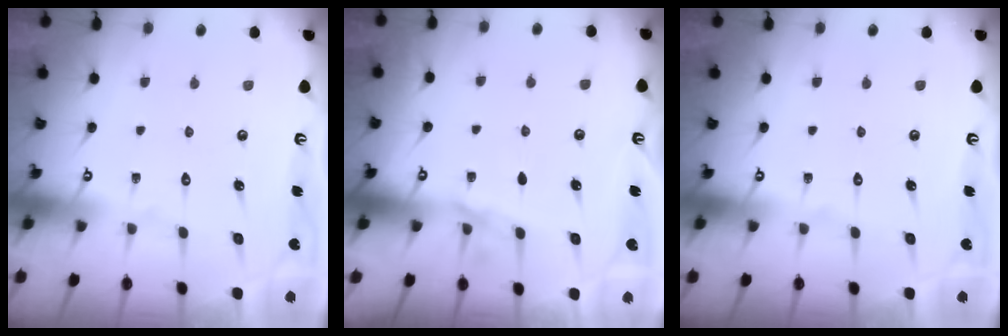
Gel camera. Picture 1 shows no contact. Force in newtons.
{"total": 2.6, "press": 2.6, "slide": 0.4}
{"total": 0.0}